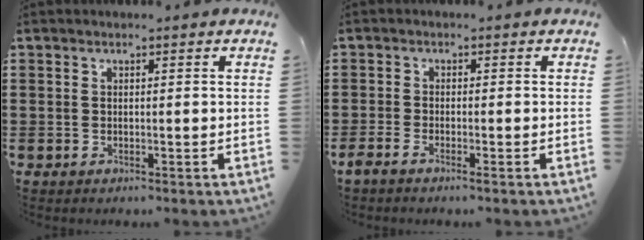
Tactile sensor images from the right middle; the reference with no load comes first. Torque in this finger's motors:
{"motor_torque": [1.01, 1.04, 0.02, 0.04]}